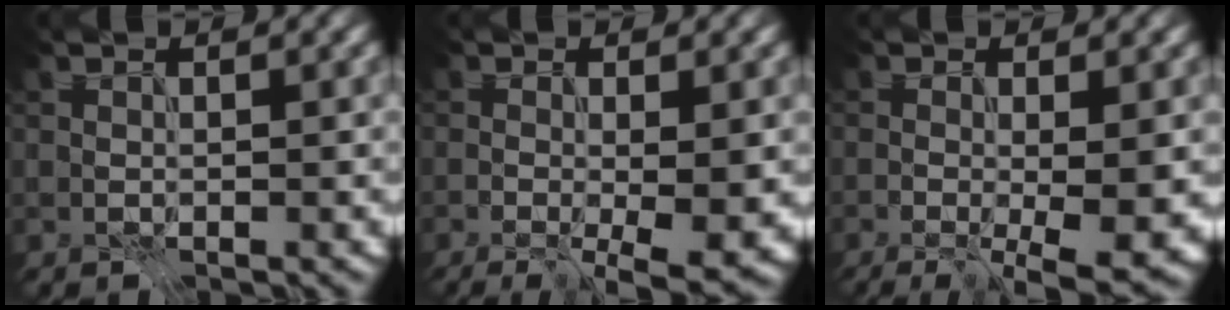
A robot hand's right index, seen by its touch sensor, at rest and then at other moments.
{"total": 5.0, "force": [-1.0, 1.2, 4.7], "torque": [-0.054, -0.010, -0.014]}
{"total": 6.0, "force": [-1.3, 1.4, 5.7], "torque": [-0.068, -0.011, -0.019]}